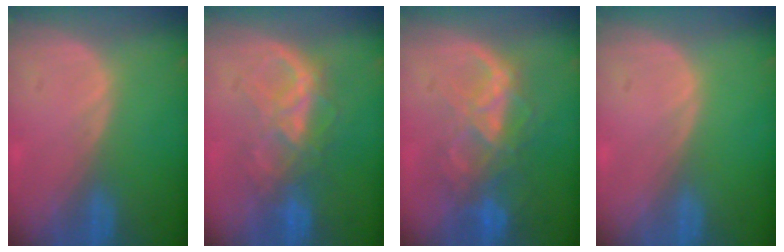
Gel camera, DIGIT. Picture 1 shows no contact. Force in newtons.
{"total": 6.5, "press": 6.5, "slide": 0.3}
{"total": 8.7, "press": 7.4, "slide": 4.6}
{"total": 0.0}